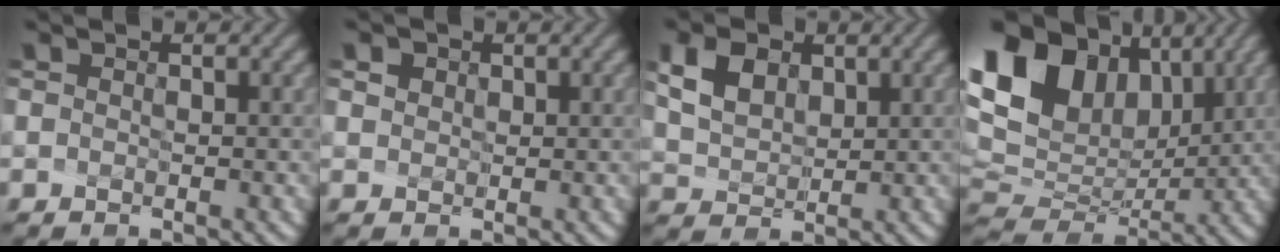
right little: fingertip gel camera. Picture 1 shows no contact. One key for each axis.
{"total": 2.8, "fx": 1.5, "fy": 2.0, "fz": 1.2, "tx": -0.019, "ty": 0.022, "tz": 0.011}
{"total": 3.7, "fx": 1.9, "fy": 2.5, "fz": 2.0, "tx": -0.065, "ty": 0.007, "tz": 0.049}
{"total": 14.2, "fx": 5.0, "fy": 9.6, "fz": 9.2, "tx": -0.182, "ty": 0.029, "tz": 0.104}